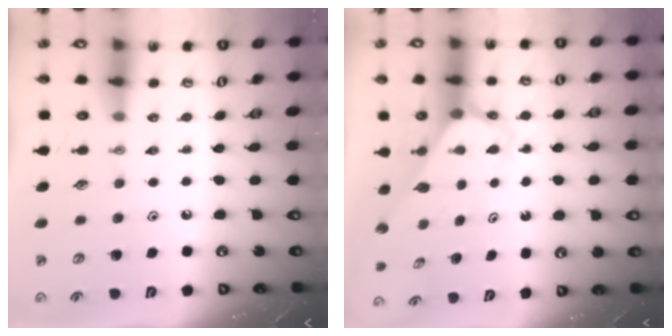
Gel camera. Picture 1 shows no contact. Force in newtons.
{"total": 2.8, "press": 2.8, "slide": 0.2}